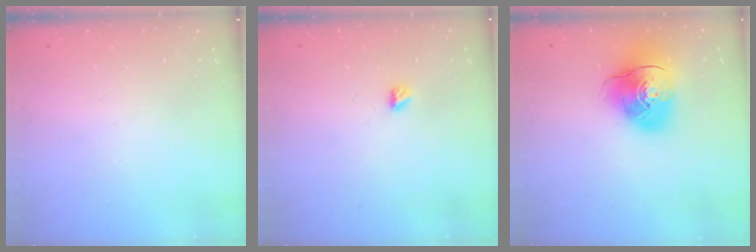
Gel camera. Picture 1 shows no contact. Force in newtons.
{"total": 3.3, "press": 3.3, "slide": 0.4}
{"total": 14.0, "press": 13.8, "slide": 2.4}